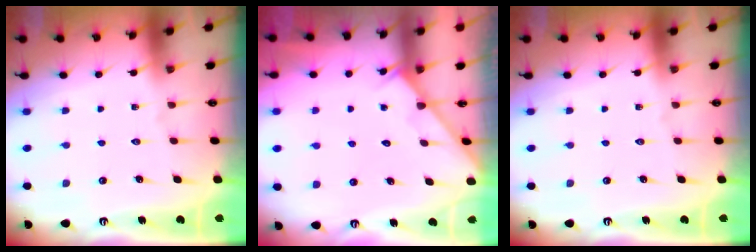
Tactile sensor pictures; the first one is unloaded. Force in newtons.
{"total": 2.9, "press": 2.9, "slide": 0.3}
{"total": 0.0}